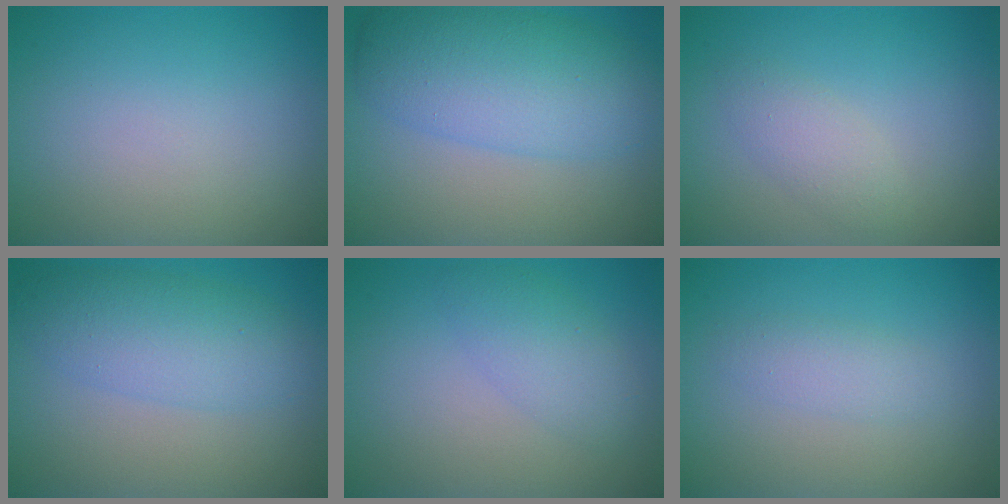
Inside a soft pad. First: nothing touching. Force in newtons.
{"total": 7.2, "press": 7.2, "slide": 0.1}
{"total": 2.0, "press": 2.0, "slide": 0.2}
{"total": 4.7, "press": 4.7, "slide": 0.1}
{"total": 2.8, "press": 2.8, "slide": 0.1}
{"total": 1.7, "press": 1.7, "slide": 0.0}